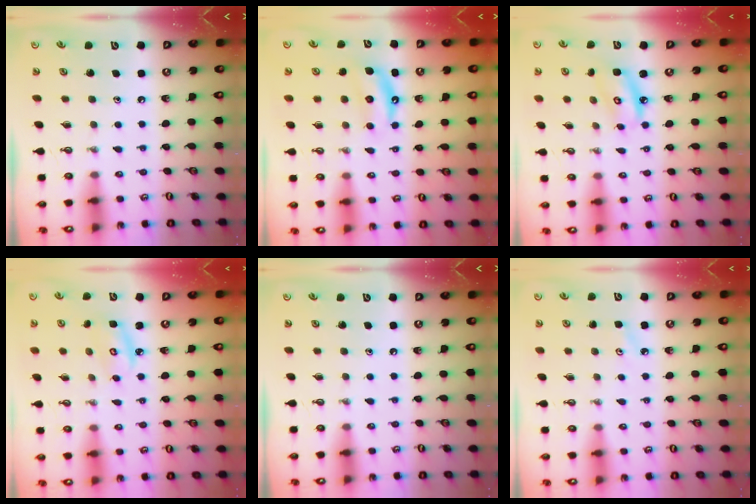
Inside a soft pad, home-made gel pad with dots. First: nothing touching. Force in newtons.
{"total": 6.0, "press": 6.0, "slide": 0.6}
{"total": 6.9, "press": 6.9, "slide": 0.5}
{"total": 3.9, "press": 3.9, "slide": 0.3}
{"total": 0.0}
{"total": 3.1, "press": 3.0, "slide": 0.5}